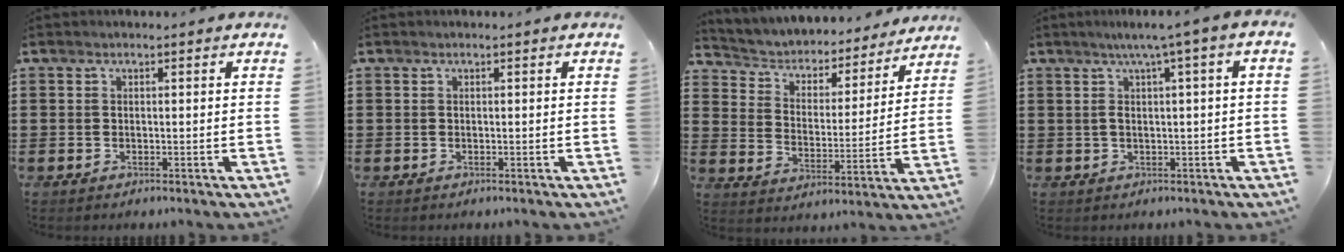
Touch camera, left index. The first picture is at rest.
{"total": 0.0}
{"total": 3.3, "force": [3.1, 1.1, 0.2], "torque": [-0.027, -0.027, 0.043]}
{"total": 3.7, "force": [0.2, -0.1, 3.7], "torque": [-0.069, -0.001, -0.002]}